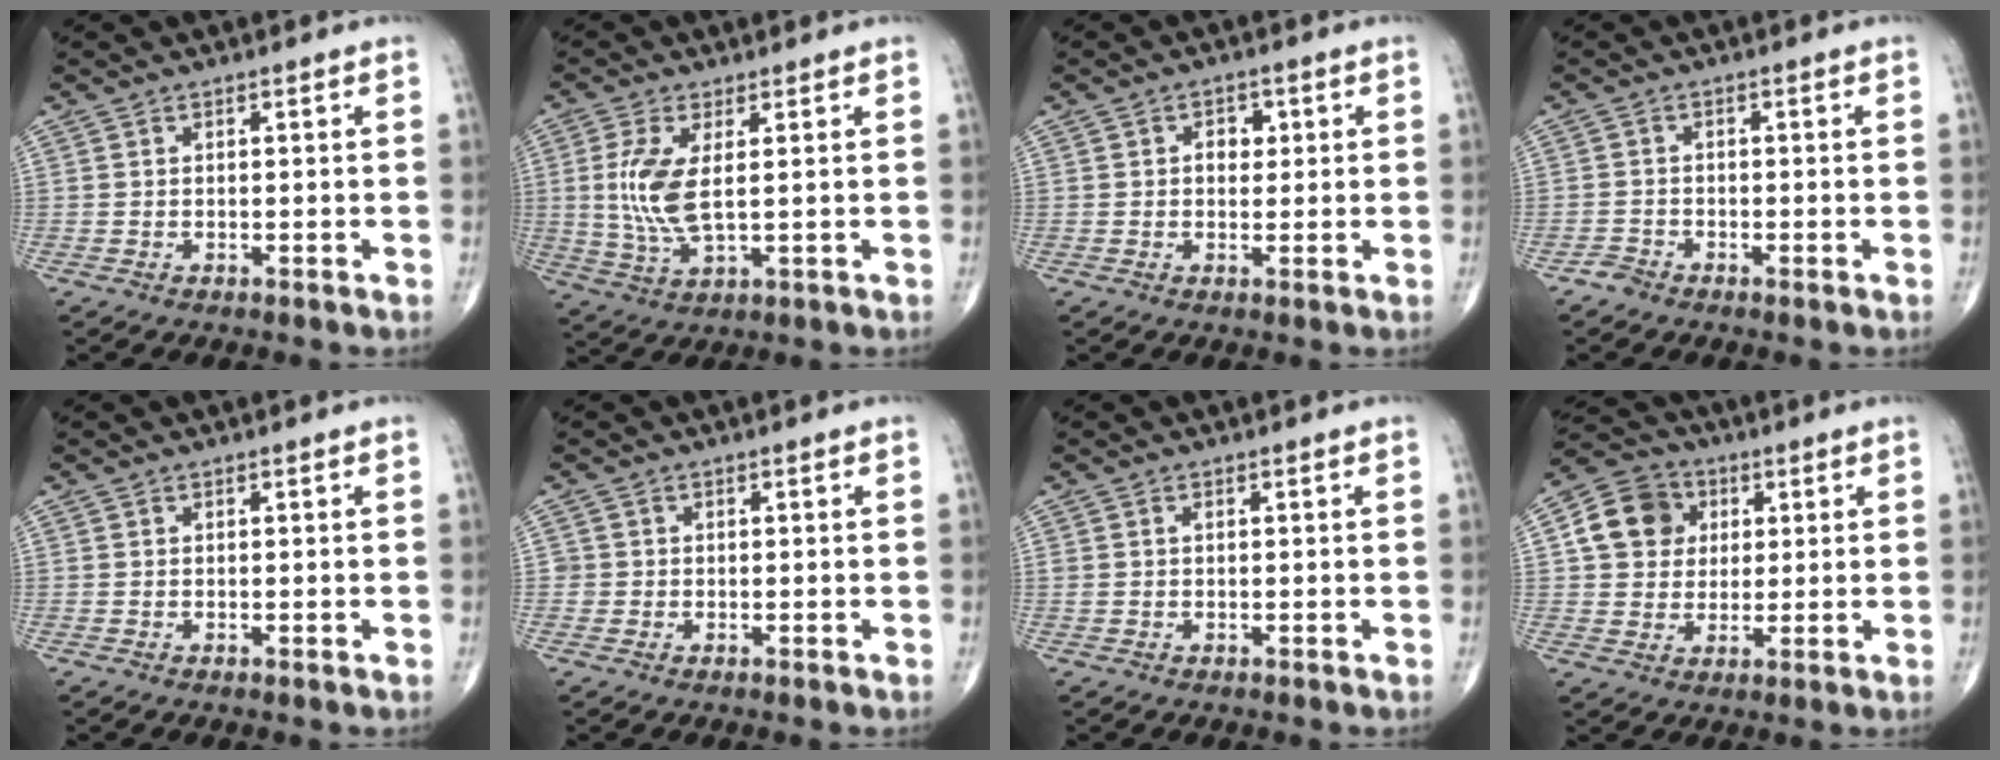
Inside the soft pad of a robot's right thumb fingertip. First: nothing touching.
{"total": 8.6, "force": [1.1, 3.3, 7.9], "torque": [-0.184, -0.012, 0.028]}
{"total": 3.1, "force": [0.6, 2.3, 1.9], "torque": [-0.010, 0.002, 0.005]}
{"total": 1.4, "force": [-1.2, 0.6, -0.1], "torque": [0.003, 0.000, -0.030]}
{"total": 0.0}
{"total": 1.2, "force": [-0.2, 1.1, -0.1], "torque": [0.009, 0.006, -0.007]}
{"total": 0.6, "force": [0.1, 0.3, 0.4], "torque": [-0.011, 0.003, 0.004]}
{"total": 10.4, "force": [2.4, 9.1, 4.5], "torque": [-0.058, 0.002, 0.032]}